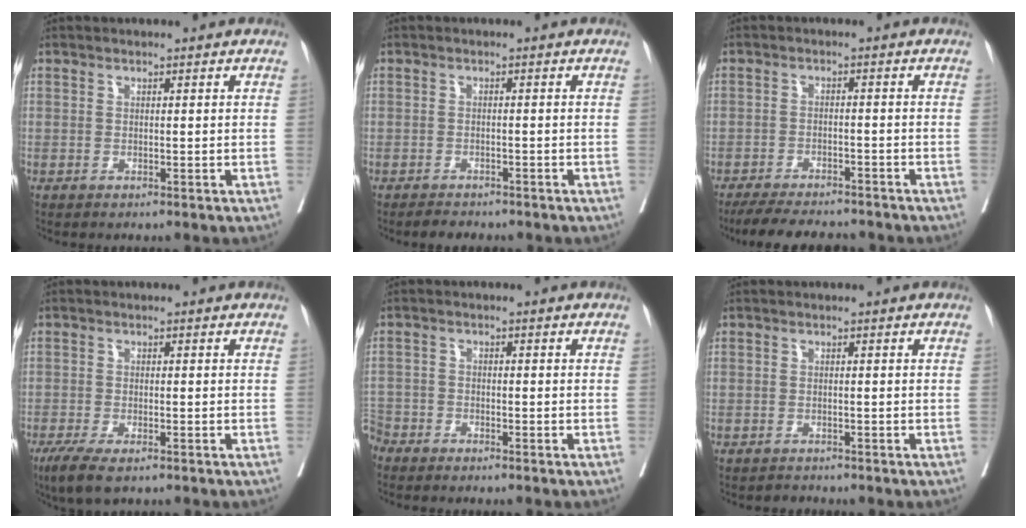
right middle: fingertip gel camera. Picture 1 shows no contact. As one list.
[{"total": 2.7, "force": [-2.4, 1.1, 0.7], "torque": [-0.014, -0.002, -0.034]}, {"total": 10.3, "force": [-9.2, 2.2, 3.9], "torque": [-0.055, -0.007, -0.135]}, {"total": 5.5, "force": [-3.7, 1.6, 3.7], "torque": [-0.066, -0.012, -0.061]}, {"total": 4.1, "force": [-3.9, 1.1, 0.6], "torque": [-0.004, -0.008, -0.079]}, {"total": 1.0, "force": [-0.9, 0.3, -0.3], "torque": [0.003, -0.003, -0.016]}]